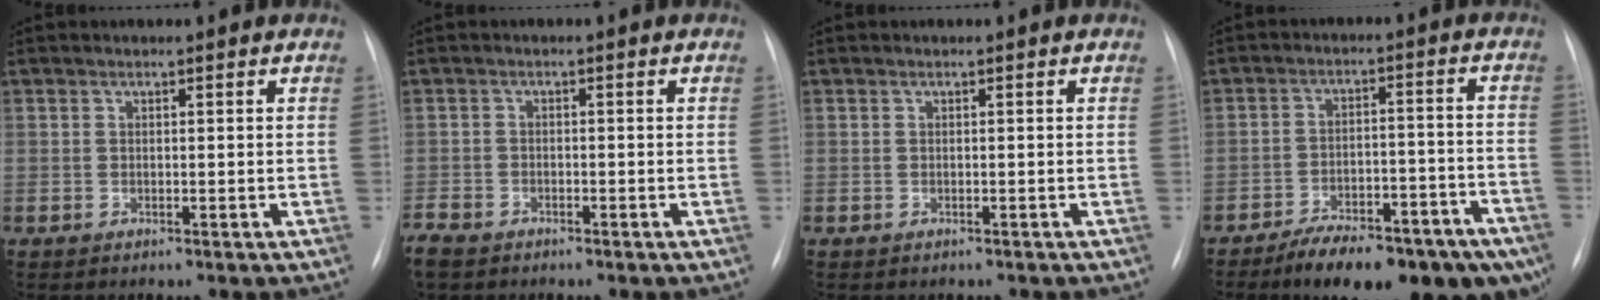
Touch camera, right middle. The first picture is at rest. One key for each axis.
{"total": 4.2, "fx": -3.5, "fy": 1.9, "fz": 1.4, "tx": -0.031, "ty": -0.007, "tz": -0.066}
{"total": 0.7, "fx": -0.6, "fy": 0.4, "fz": 0.2, "tx": -0.006, "ty": 0.001, "tz": -0.008}
{"total": 18.2, "fx": -13.2, "fy": 5.2, "fz": 11.4, "tx": -0.108, "ty": 0.027, "tz": -0.191}